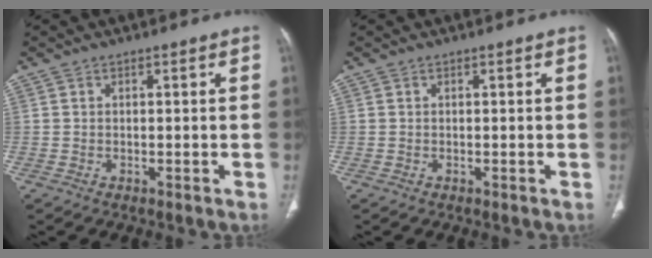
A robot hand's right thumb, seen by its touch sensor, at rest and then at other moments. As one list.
[{"total": 0.0}]